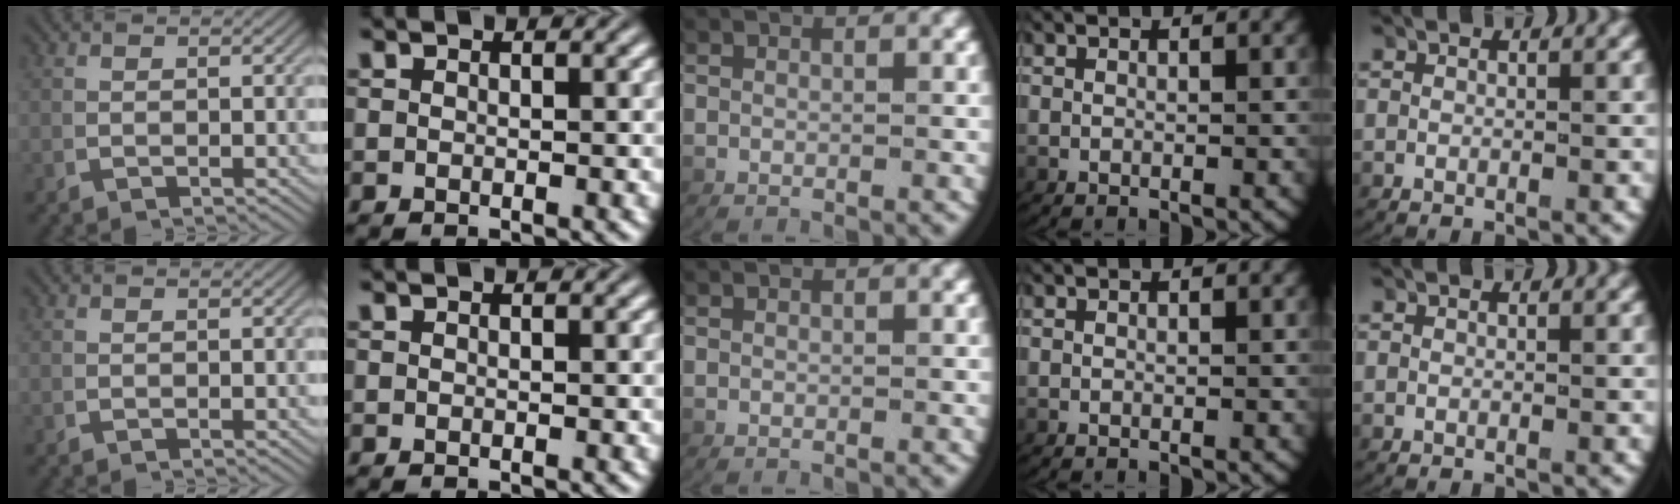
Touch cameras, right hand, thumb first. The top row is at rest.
{}